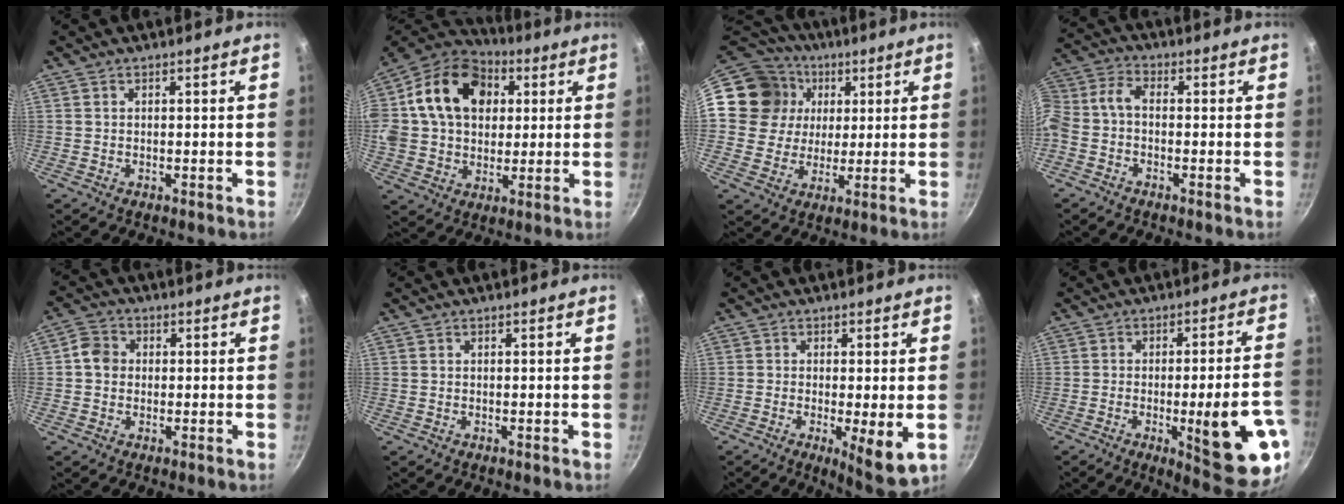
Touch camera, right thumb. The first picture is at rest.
{"total": 23.2, "force": [5.6, 17.2, 14.6], "torque": [-0.250, 0.029, 0.084]}
{"total": 16.2, "force": [4.0, 14.6, 5.7], "torque": [-0.093, 0.017, 0.061]}
{"total": 6.4, "force": [-2.1, 4.0, 4.5], "torque": [-0.109, 0.038, -0.058]}
{"total": 4.5, "force": [0.2, 4.0, 2.0], "torque": [-0.021, 0.009, -0.011]}
{"total": 0.0}
{"total": 7.3, "force": [-1.3, 1.6, 7.0], "torque": [-0.104, -0.015, -0.013]}
{"total": 17.5, "force": [-5.2, 3.7, 16.3], "torque": [-0.192, 0.013, -0.061]}